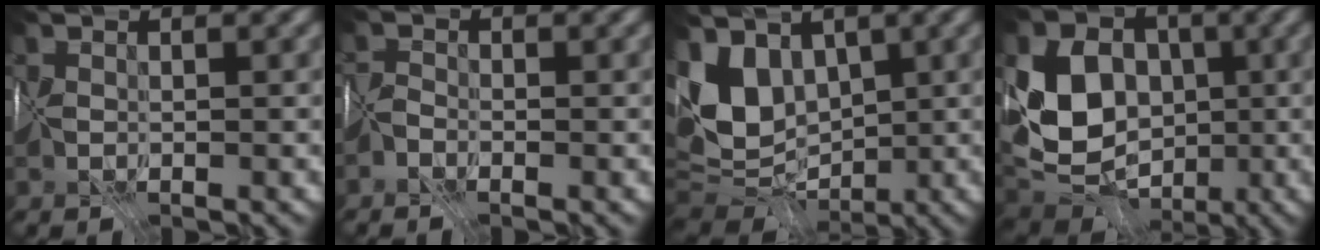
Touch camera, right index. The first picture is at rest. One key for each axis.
{"total": 1.3, "fx": -0.7, "fy": -0.7, "fz": -0.8, "tx": 0.009, "ty": 0.010, "tz": -0.023}
{"total": 6.5, "fx": 2.3, "fy": 4.6, "fz": 4.0, "tx": -0.091, "ty": -0.002, "tz": 0.039}
{"total": 8.0, "fx": 0.6, "fy": 6.6, "fz": 4.5, "tx": -0.093, "ty": -0.004, "tz": 0.003}